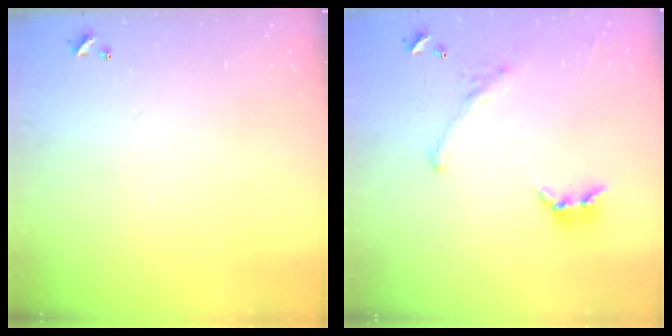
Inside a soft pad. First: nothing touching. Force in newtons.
{"total": 1.2, "press": 0.5, "slide": 1.1}